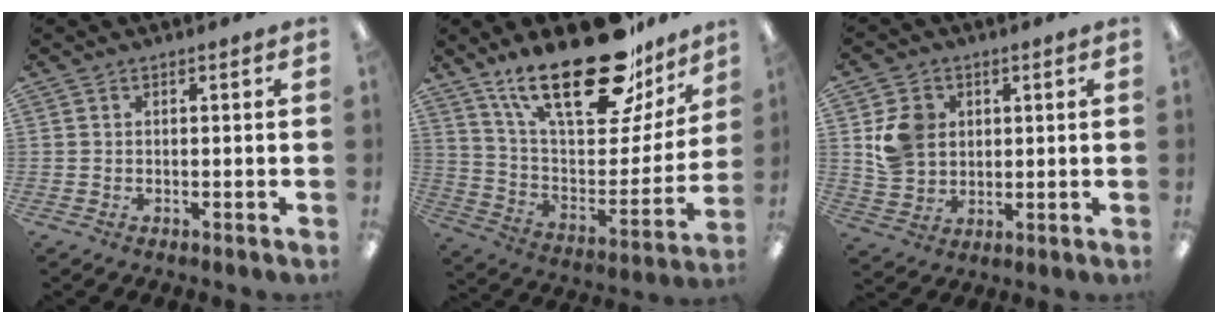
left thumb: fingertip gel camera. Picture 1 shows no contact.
{"total": 28.6, "force": [19.5, 10.8, 17.9], "torque": [-0.287, -0.116, 0.332]}
{"total": 8.1, "force": [2.4, 7.0, 3.3], "torque": [-0.057, 0.010, 0.050]}